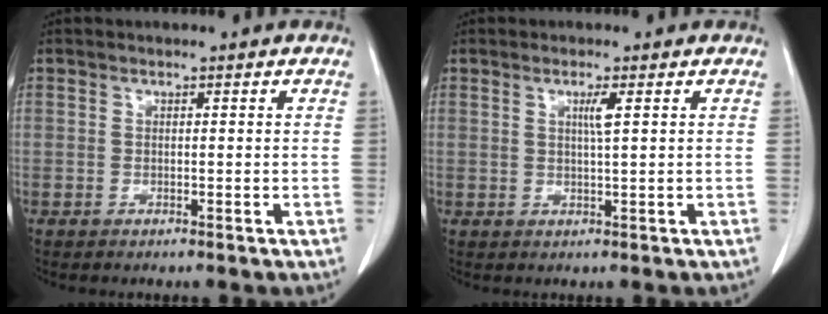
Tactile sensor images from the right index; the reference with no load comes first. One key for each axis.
{"total": 2.1, "fx": 0.7, "fy": -0.2, "fz": 1.9, "tx": -0.037, "ty": -0.003, "tz": 0.013}